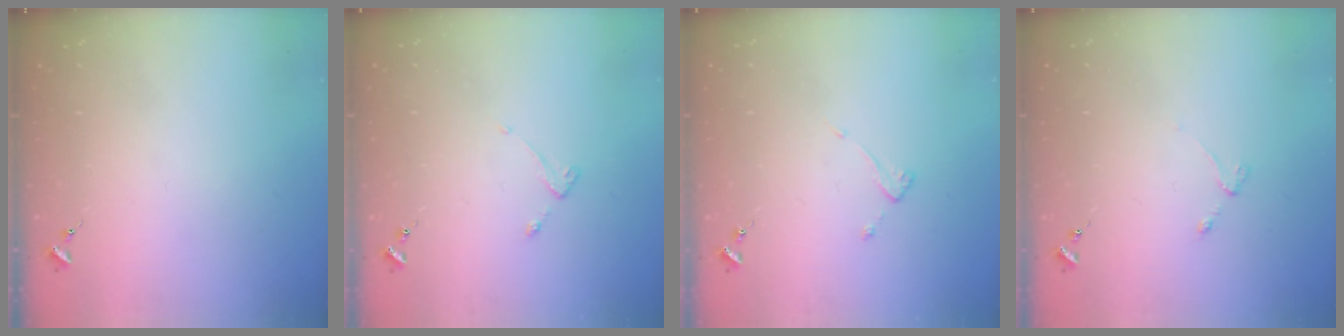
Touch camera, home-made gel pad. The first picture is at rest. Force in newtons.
{"total": 2.6, "press": 2.6, "slide": 0.5}
{"total": 3.6, "press": 3.6, "slide": 0.4}
{"total": 3.1, "press": 3.0, "slide": 0.4}